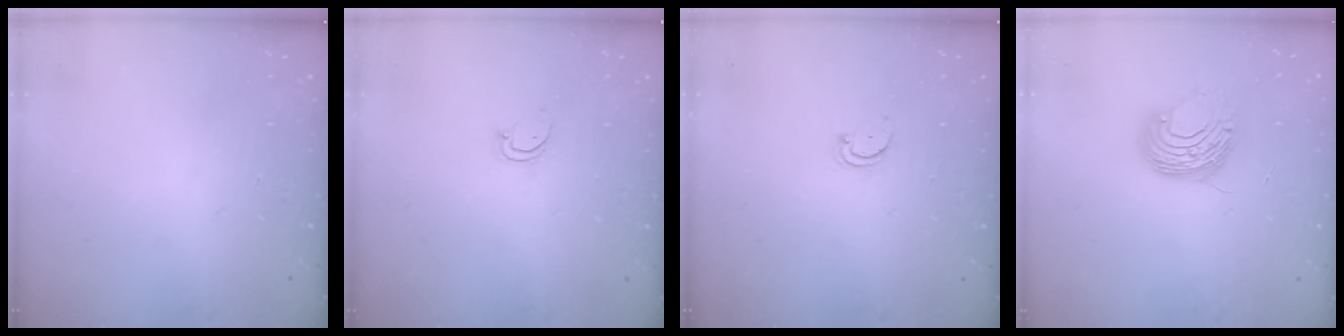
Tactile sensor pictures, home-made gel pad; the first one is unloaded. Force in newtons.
{"total": 2.6, "press": 2.6, "slide": 0.3}
{"total": 2.3, "press": 2.3, "slide": 0.2}
{"total": 9.7, "press": 9.7, "slide": 0.6}